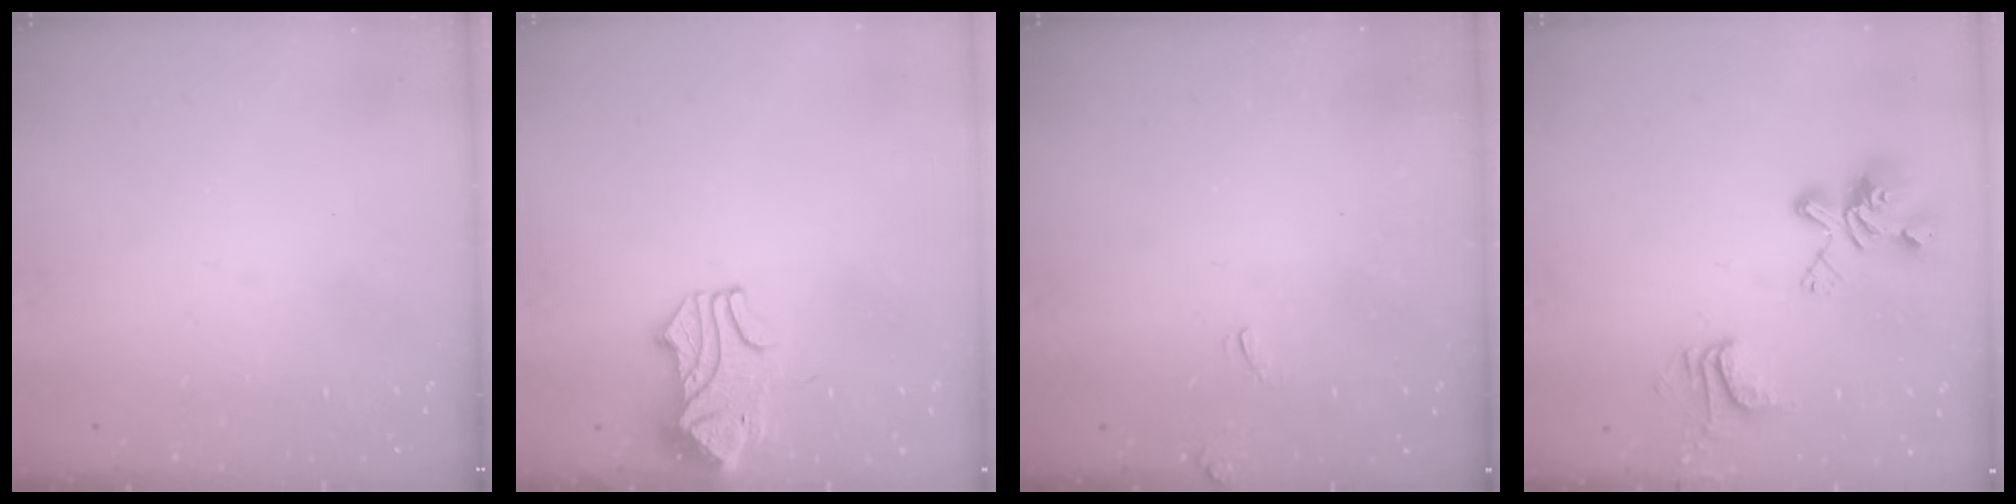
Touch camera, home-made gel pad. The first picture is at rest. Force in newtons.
{"total": 5.4, "press": 5.4, "slide": 0.5}
{"total": 3.9, "press": 3.9, "slide": 0.4}
{"total": 10.0, "press": 9.8, "slide": 2.1}